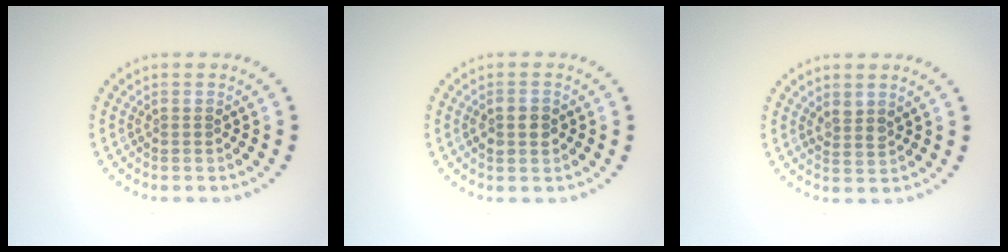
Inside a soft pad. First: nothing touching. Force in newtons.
{"total": 1.9, "press": 1.9, "slide": 0.2}
{"total": 1.4, "press": 1.2, "slide": 0.8}